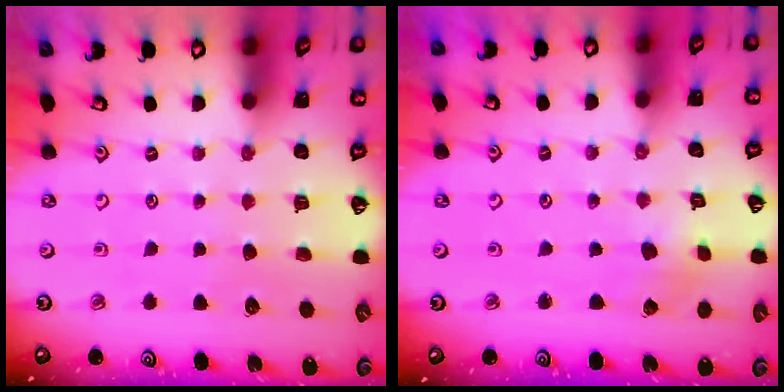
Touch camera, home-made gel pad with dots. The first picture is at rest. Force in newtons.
{"total": 1.9, "press": 1.9, "slide": 0.2}